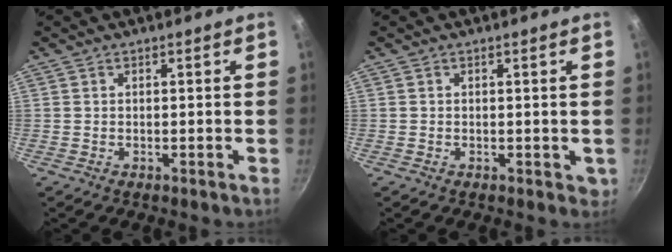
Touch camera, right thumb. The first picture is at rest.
{"total": 1.4, "force": [0.1, 1.2, 0.8], "torque": [-0.004, 0.000, 0.001]}